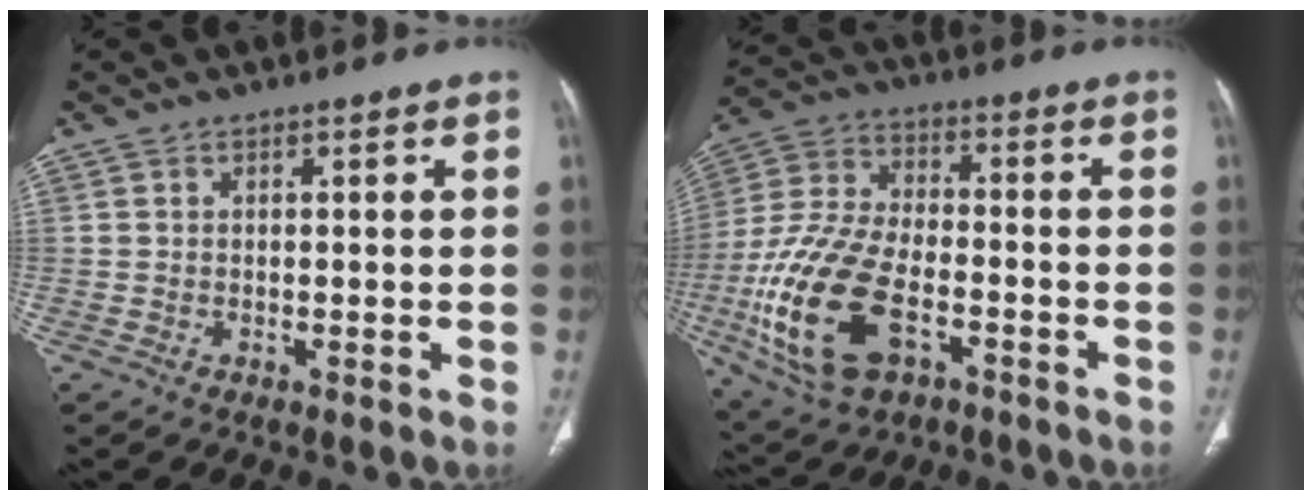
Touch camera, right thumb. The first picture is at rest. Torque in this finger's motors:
{"motor_torque": [0.96, 0.43, 1.89, -0.87, 0.25]}